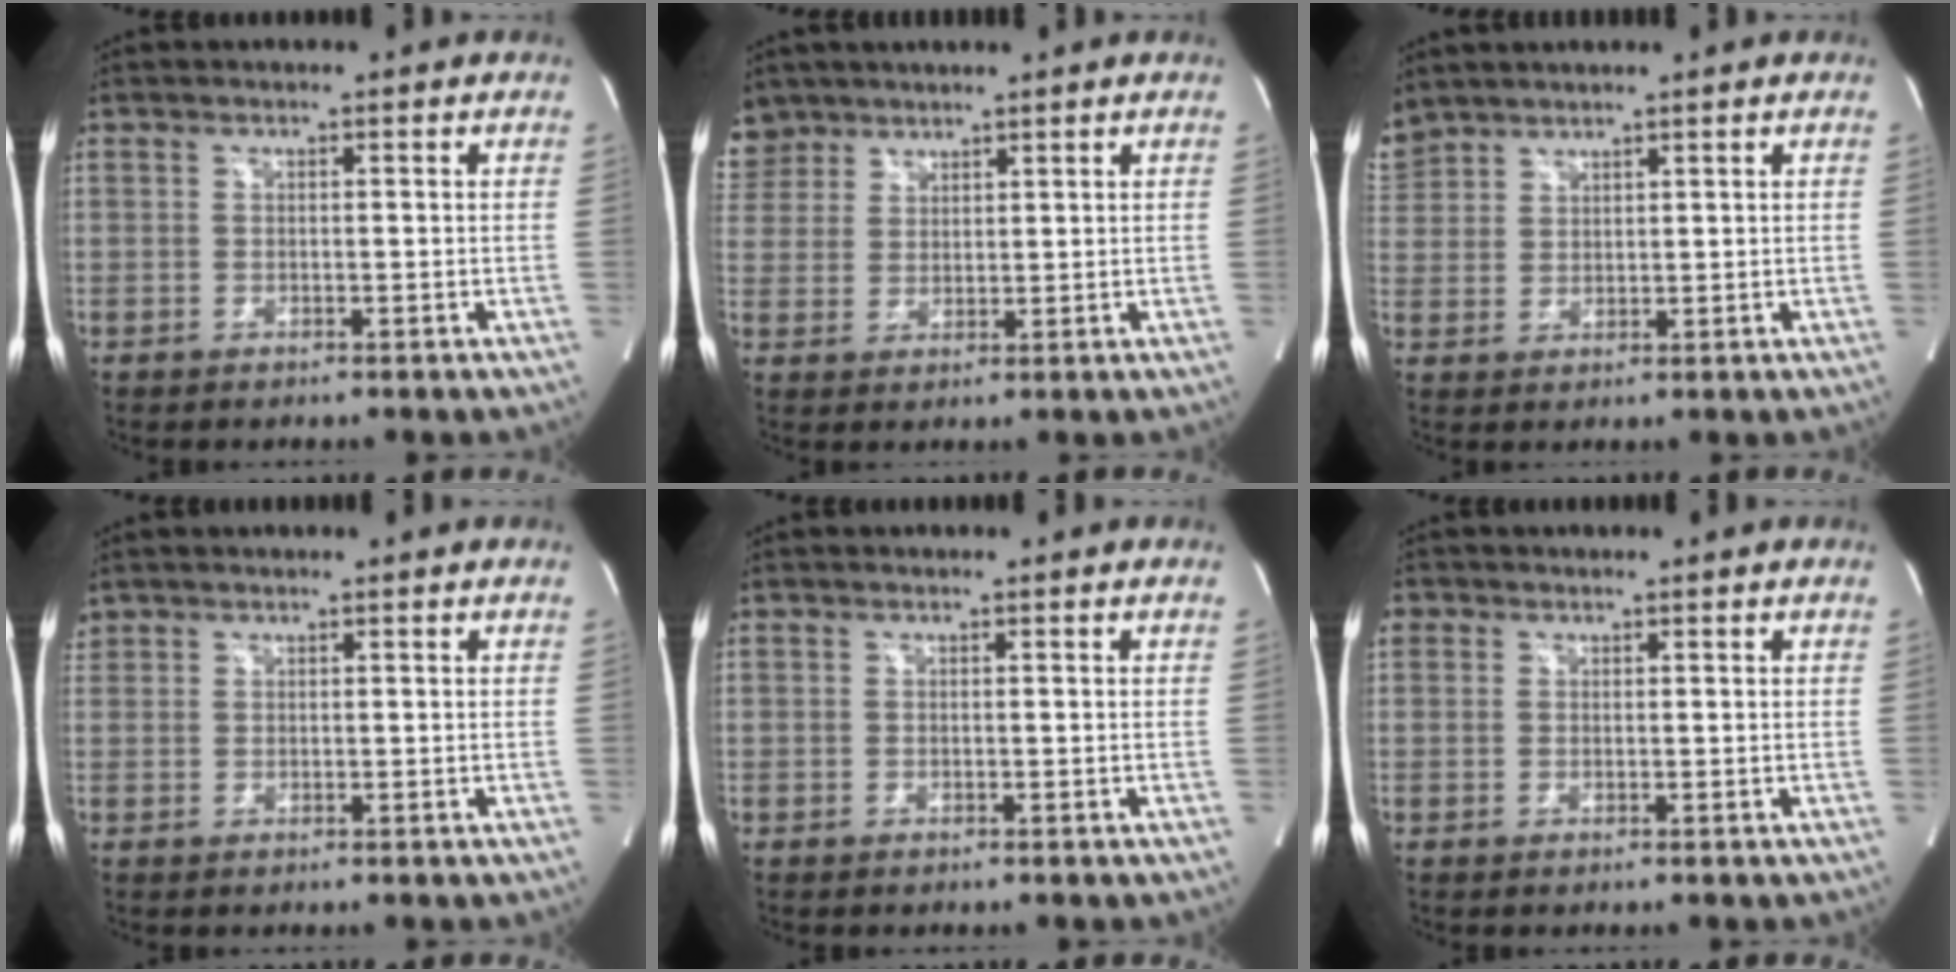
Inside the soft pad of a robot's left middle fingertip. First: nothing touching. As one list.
[{"total": 6.2, "force": [5.0, 3.7, 0.0], "torque": [0.002, 0.010, 0.103]}, {"total": 5.7, "force": [5.1, 2.4, 0.8], "torque": [-0.033, 0.020, 0.113]}, {"total": 1.4, "force": [1.2, 0.7, 0.0], "torque": [-0.004, 0.014, 0.025]}, {"total": 0.0}, {"total": 1.9, "force": [0.8, 1.7, 0.4], "torque": [-0.004, 0.013, 0.014]}]